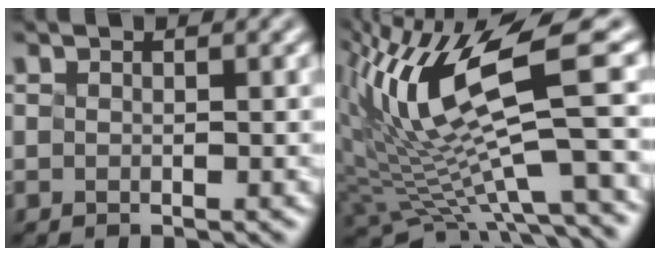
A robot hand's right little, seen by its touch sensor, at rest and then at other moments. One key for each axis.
{"total": 10.2, "fx": 2.8, "fy": 2.9, "fz": 9.4, "tx": -0.191, "ty": -0.007, "tz": 0.095}